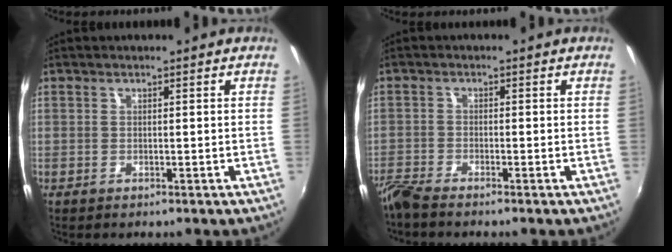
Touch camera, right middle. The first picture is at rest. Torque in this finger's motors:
{"motor_torque": [1.08, -1.05, 0.51, 0.19]}